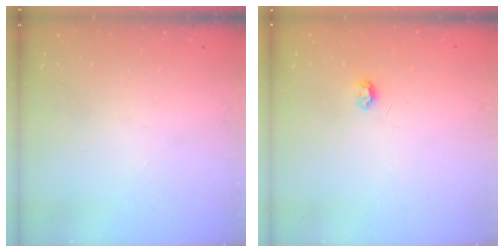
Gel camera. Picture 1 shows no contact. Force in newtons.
{"total": 4.2, "press": 4.1, "slide": 0.4}